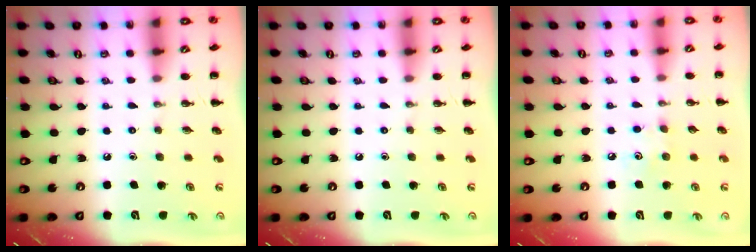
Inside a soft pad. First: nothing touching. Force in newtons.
{"total": 0.0}
{"total": 5.0, "press": 4.9, "slide": 1.0}